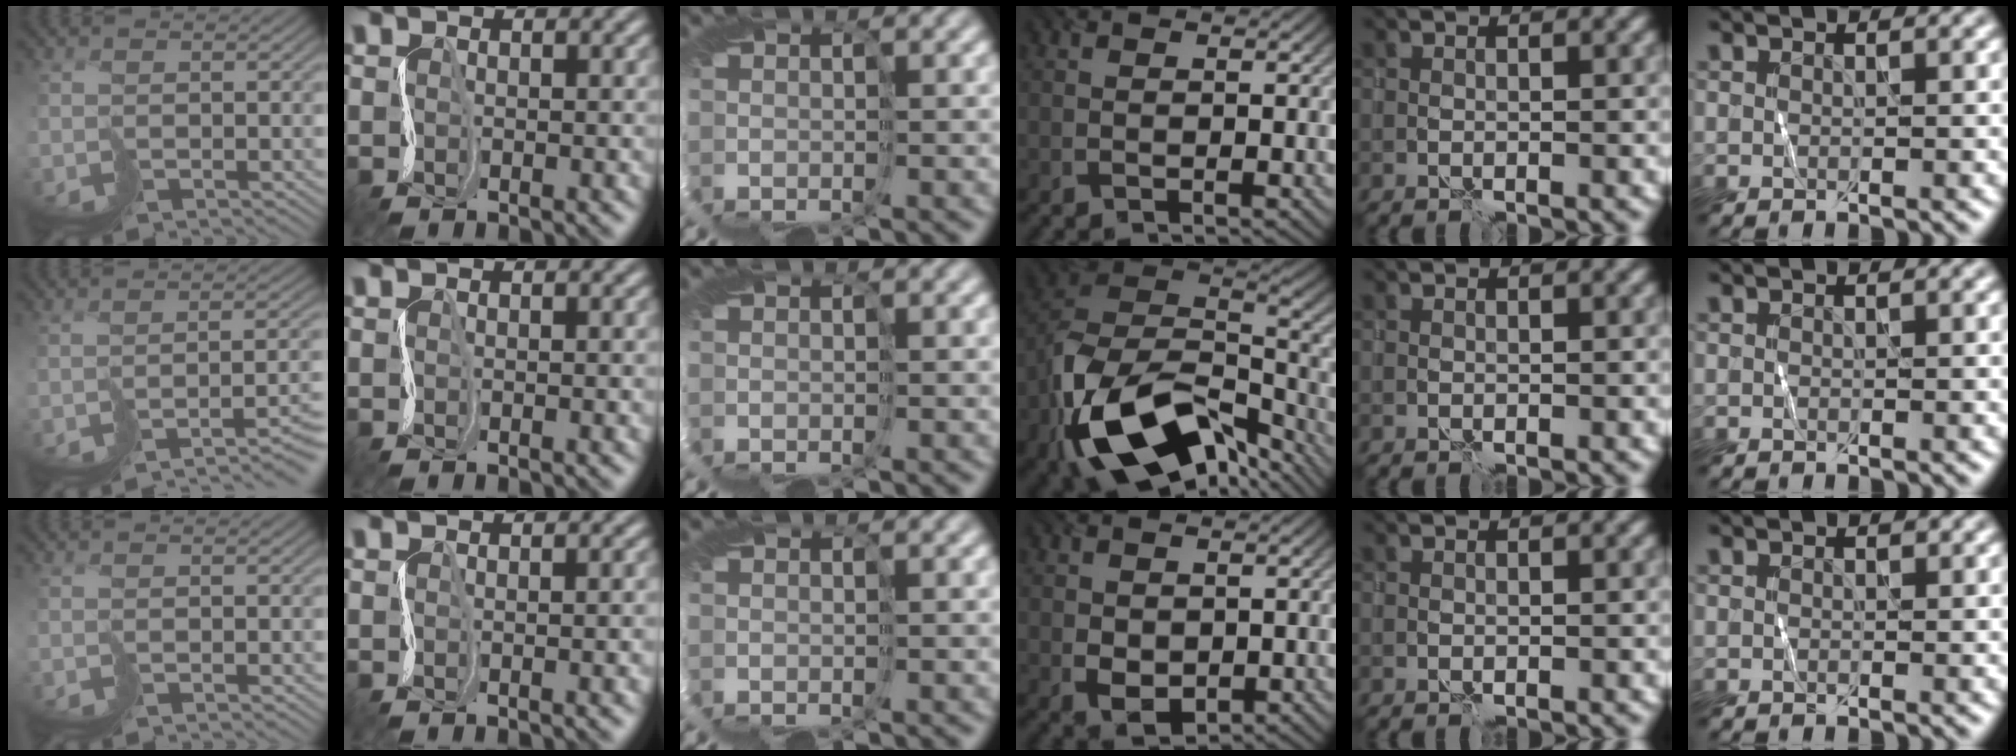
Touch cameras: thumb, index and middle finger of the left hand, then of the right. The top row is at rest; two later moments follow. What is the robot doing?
{"motion": "cut", "object": "paper bag"}